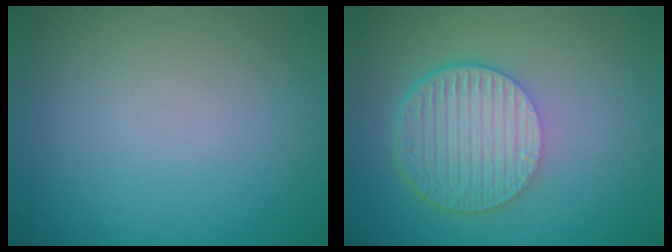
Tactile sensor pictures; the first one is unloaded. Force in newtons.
{"total": 6.4, "press": 4.5, "slide": 4.5}